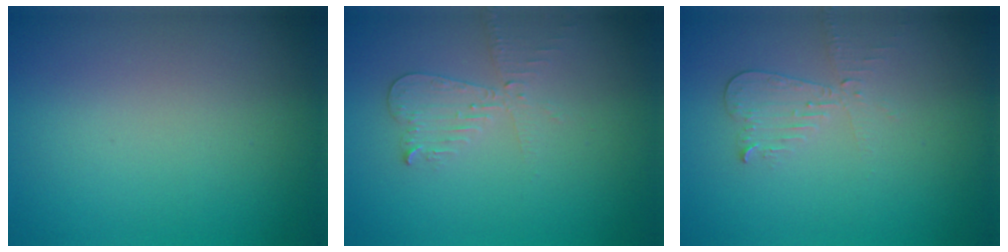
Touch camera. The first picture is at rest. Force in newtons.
{"total": 2.6, "press": 2.5, "slide": 0.6}
{"total": 2.1, "press": 2.1, "slide": 0.1}